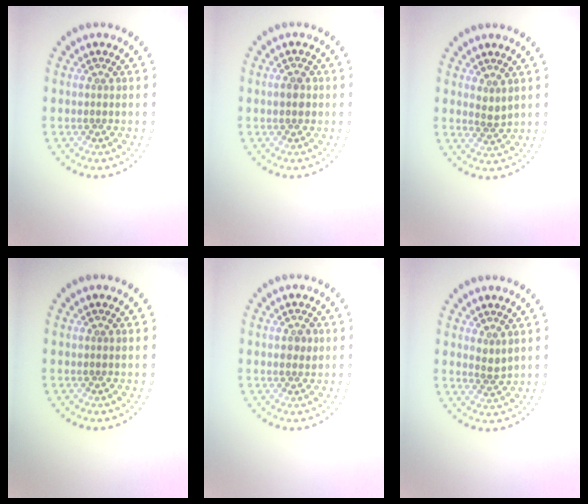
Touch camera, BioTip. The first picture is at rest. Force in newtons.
{"total": 1.4, "press": 1.4, "slide": 0.1}
{"total": 1.2, "press": 1.0, "slide": 0.6}
{"total": 0.0}
{"total": 1.5, "press": 1.5, "slide": 0.3}
{"total": 1.2, "press": 1.0, "slide": 0.6}